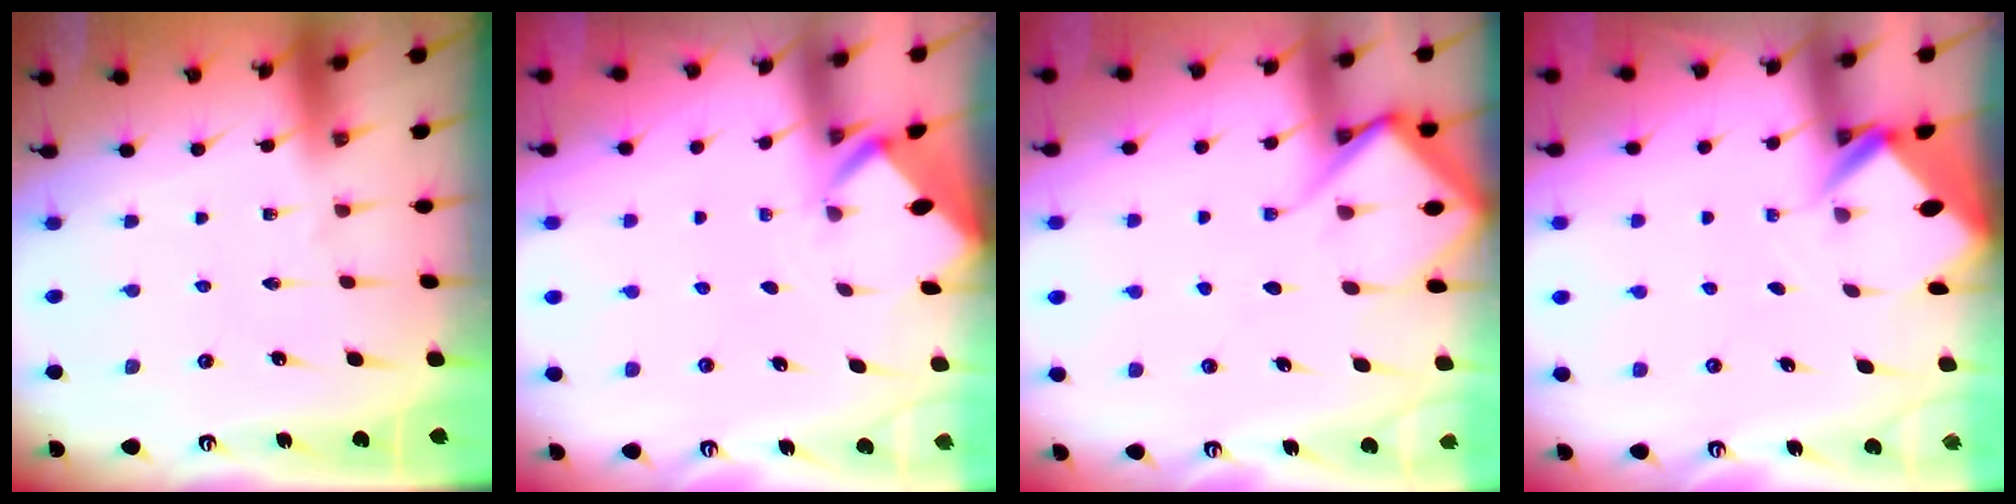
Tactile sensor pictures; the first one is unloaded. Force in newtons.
{"total": 1.9, "press": 1.9, "slide": 0.2}
{"total": 8.6, "press": 8.5, "slide": 0.9}
{"total": 2.8, "press": 2.8, "slide": 0.1}